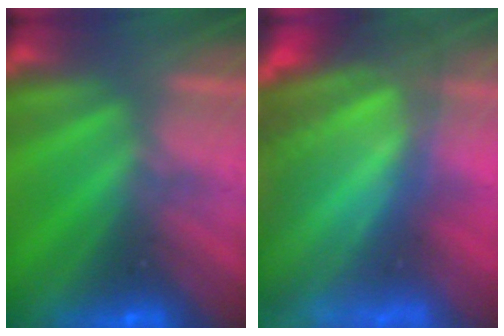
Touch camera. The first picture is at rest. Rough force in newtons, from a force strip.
{"total": 9.0}